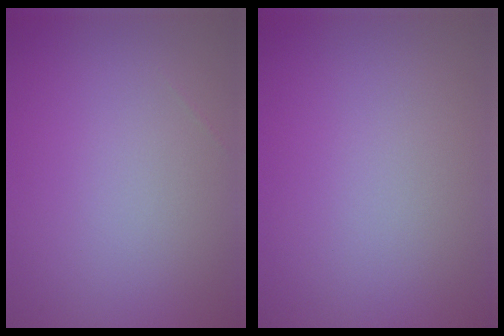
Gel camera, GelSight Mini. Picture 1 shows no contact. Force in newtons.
{"total": 0.0}